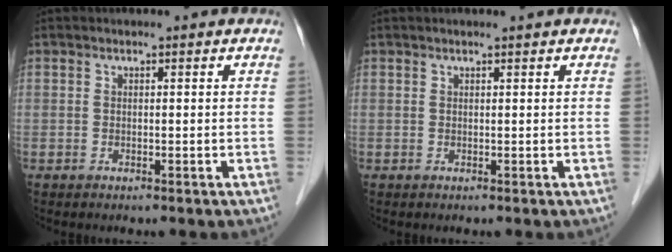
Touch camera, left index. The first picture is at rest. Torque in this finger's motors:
{"motor_torque": [0.25, -0.15, 0.02, 0.02]}